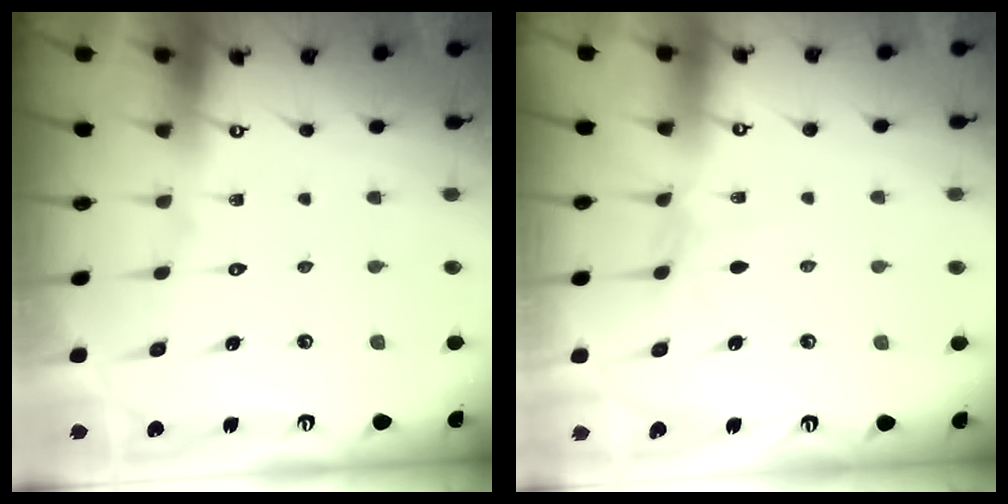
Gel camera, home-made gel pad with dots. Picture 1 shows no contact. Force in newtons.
{"total": 3.3, "press": 3.3, "slide": 0.4}